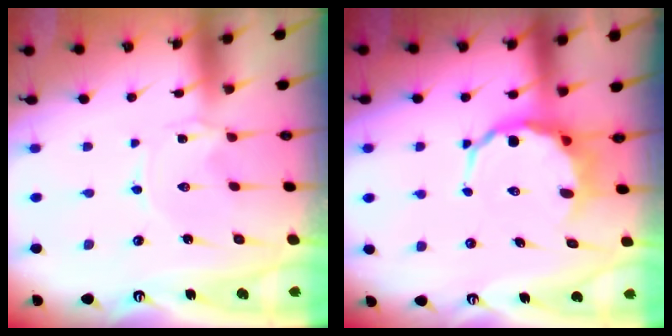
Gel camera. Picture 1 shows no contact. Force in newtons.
{"total": 6.7, "press": 6.4, "slide": 1.9}